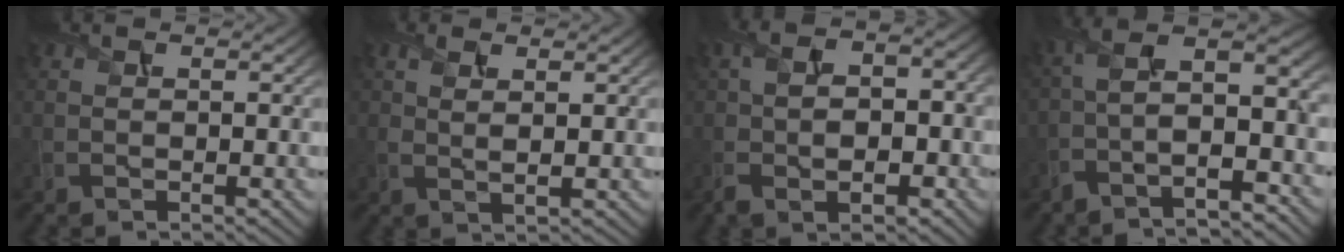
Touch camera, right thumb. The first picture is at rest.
{"total": 2.3, "force": [1.2, 0.8, 1.8], "torque": [-0.044, -0.002, 0.026]}
{"total": 7.7, "force": [-1.8, 4.1, 6.3], "torque": [-0.130, -0.014, -0.029]}
{"total": 10.5, "force": [-3.7, 3.7, 9.1], "torque": [-0.179, 0.008, -0.073]}